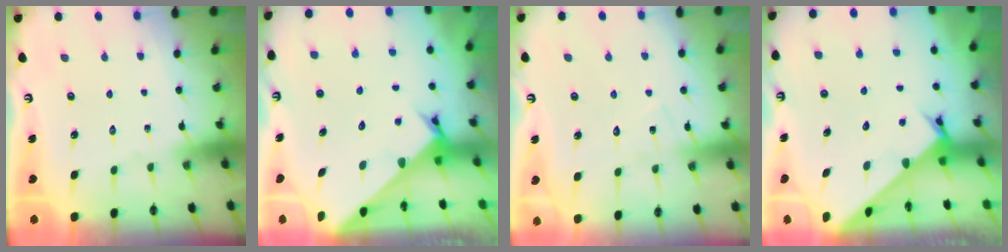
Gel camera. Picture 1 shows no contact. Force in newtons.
{"total": 2.5, "press": 2.5, "slide": 0.2}
{"total": 6.8, "press": 6.8, "slide": 0.4}
{"total": 2.1, "press": 2.1, "slide": 0.1}